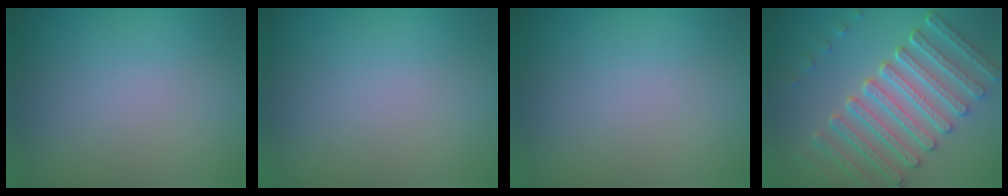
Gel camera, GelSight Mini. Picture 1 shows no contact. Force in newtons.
{"total": 0.0}
{"total": 0.0}
{"total": 7.9, "press": 6.1, "slide": 5.0}